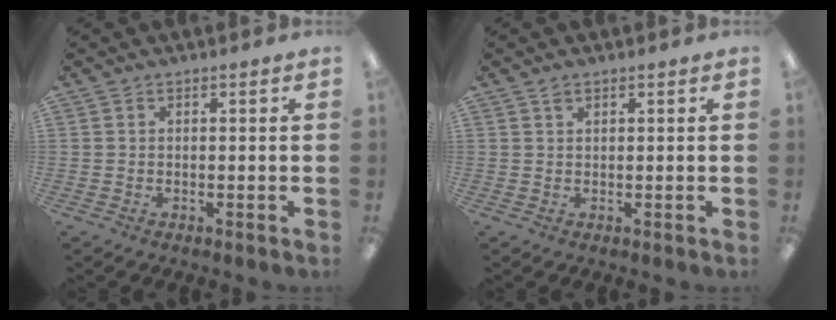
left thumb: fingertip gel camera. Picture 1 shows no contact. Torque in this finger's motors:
{"motor_torque": [0.23, -0.02, 0.30, -0.07, 0.00]}